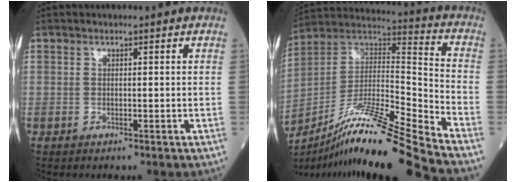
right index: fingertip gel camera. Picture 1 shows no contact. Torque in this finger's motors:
{"motor_torque": [-0.01, -0.31, 0.57, 0.09]}